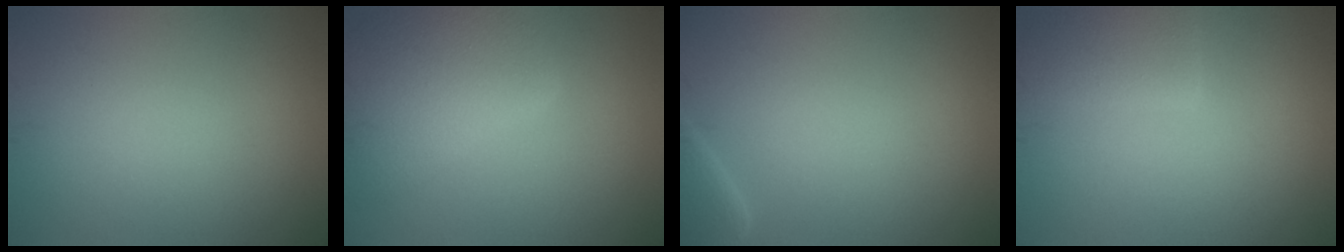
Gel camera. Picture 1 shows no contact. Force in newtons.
{"total": 6.2, "press": 6.2, "slide": 0.3}
{"total": 2.4, "press": 2.3, "slide": 0.4}
{"total": 2.9, "press": 2.9, "slide": 0.1}